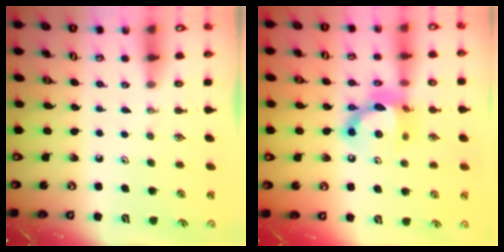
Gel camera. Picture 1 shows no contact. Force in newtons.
{"total": 13.8, "press": 13.8, "slide": 0.9}